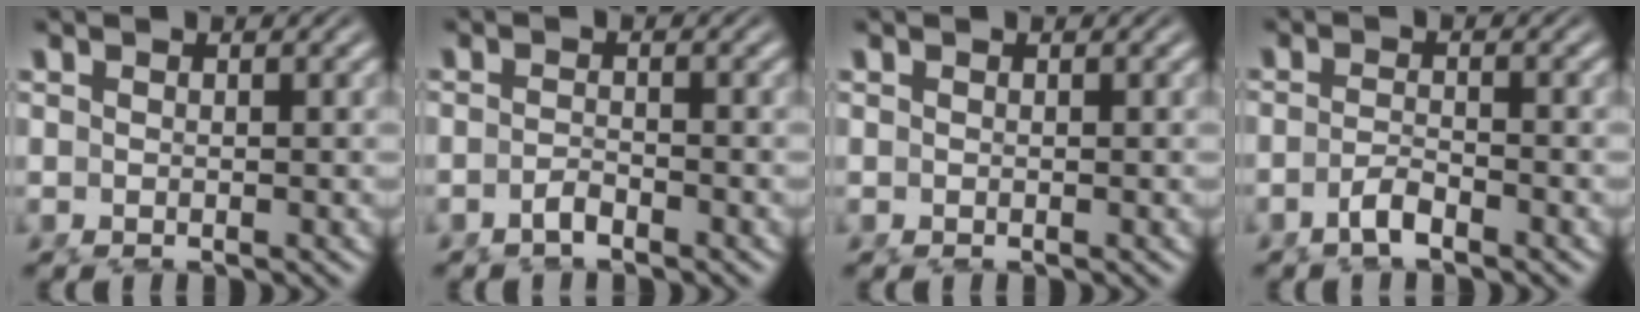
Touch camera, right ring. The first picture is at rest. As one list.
[{"total": 1.2, "force": [-1.1, -0.4, 0.2], "torque": [0.002, 0.001, -0.021]}, {"total": 0.0}, {"total": 1.6, "force": [-1.3, -0.5, 0.8], "torque": [-0.008, -0.002, -0.021]}]